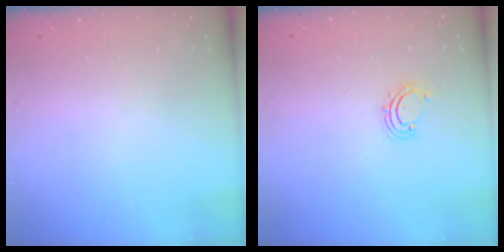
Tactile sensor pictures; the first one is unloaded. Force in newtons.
{"total": 3.3, "press": 3.3, "slide": 0.3}